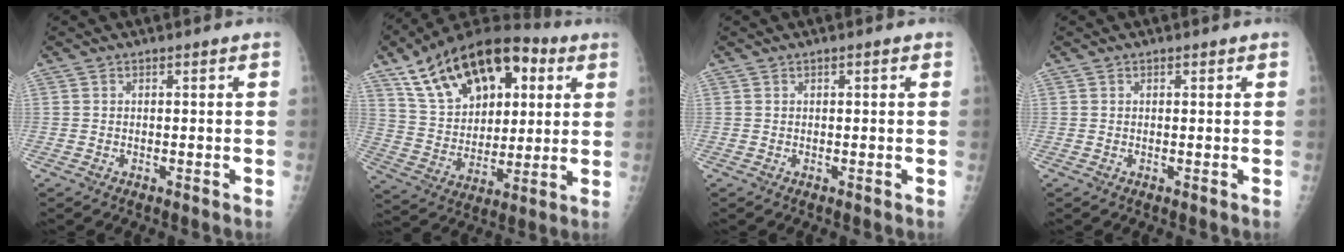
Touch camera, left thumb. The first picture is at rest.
{"total": 24.4, "force": [10.6, 14.4, 16.6], "torque": [-0.243, -0.001, 0.181]}
{"total": 0.7, "force": [0.3, 0.2, 0.6], "torque": [-0.009, 0.002, 0.003]}
{"total": 0.0}